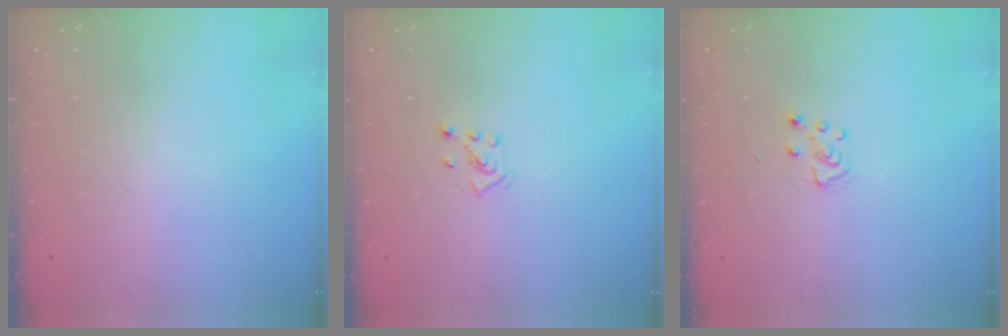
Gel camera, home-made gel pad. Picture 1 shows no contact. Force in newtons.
{"total": 2.8, "press": 2.8, "slide": 0.2}
{"total": 5.1, "press": 5.0, "slide": 0.6}